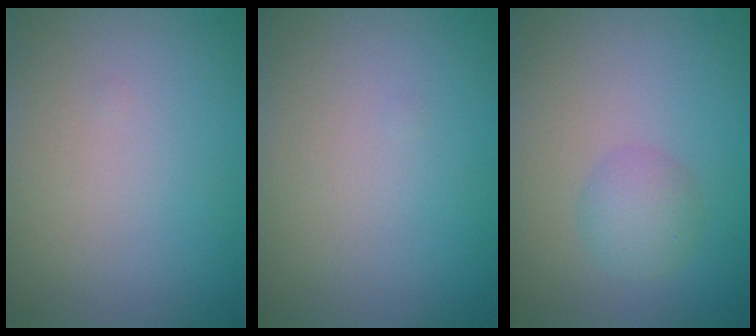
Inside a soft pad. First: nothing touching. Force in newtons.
{"total": 0.0}
{"total": 2.4, "press": 2.4, "slide": 0.0}